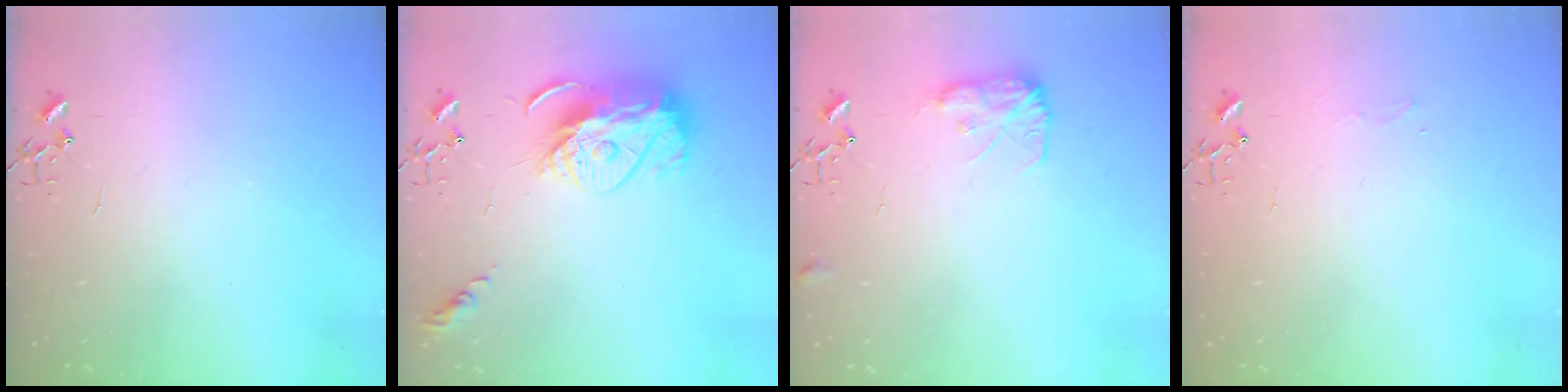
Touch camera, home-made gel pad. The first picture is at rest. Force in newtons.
{"total": 14.0, "press": 13.9, "slide": 1.4}
{"total": 9.2, "press": 9.2, "slide": 0.3}
{"total": 3.8, "press": 3.8, "slide": 0.4}